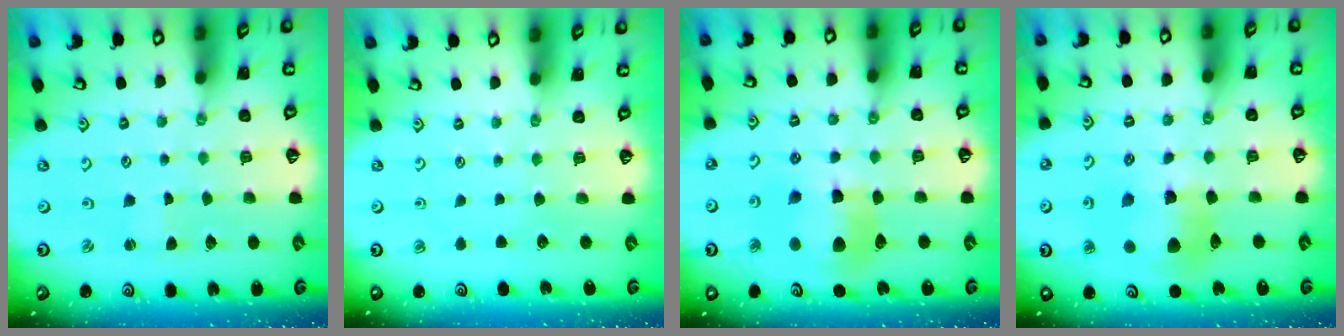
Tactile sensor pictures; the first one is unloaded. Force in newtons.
{"total": 0.0}
{"total": 11.4, "press": 11.3, "slide": 1.5}
{"total": 11.4, "press": 11.3, "slide": 1.4}